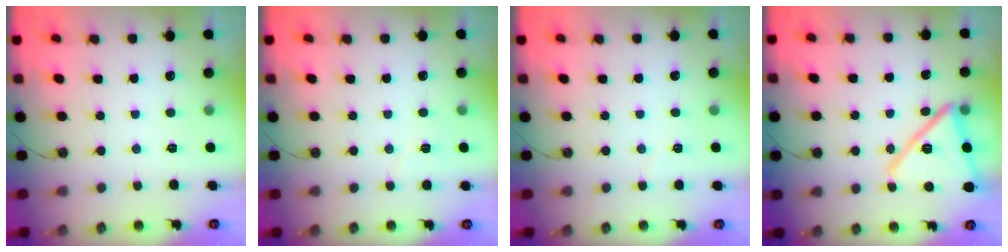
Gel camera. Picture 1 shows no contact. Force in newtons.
{"total": 5.0, "press": 4.9, "slide": 1.2}
{"total": 2.6, "press": 2.5, "slide": 0.8}
{"total": 16.9, "press": 16.9, "slide": 1.1}